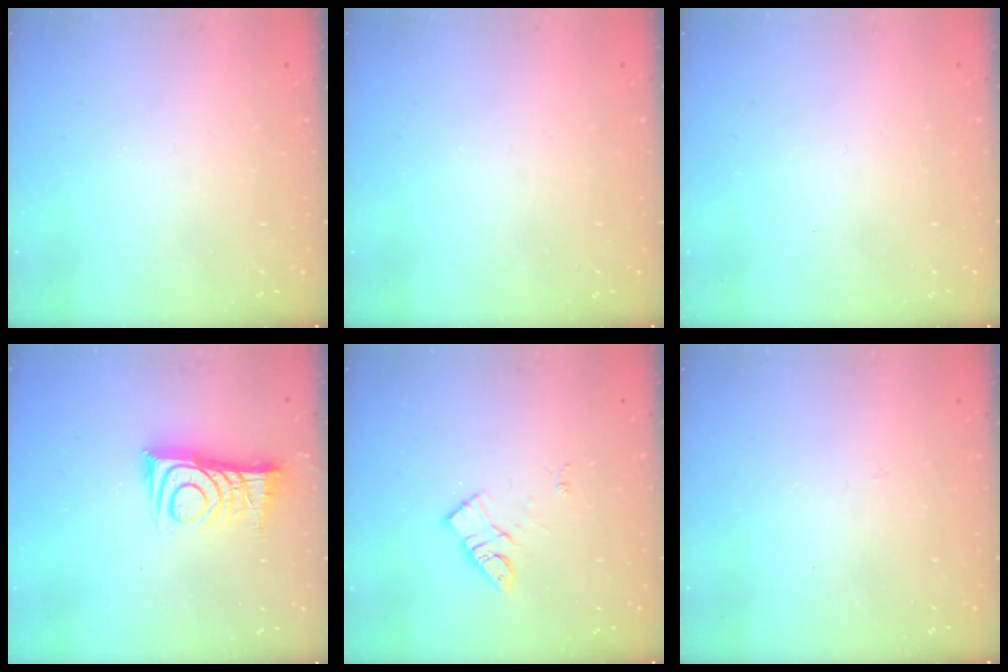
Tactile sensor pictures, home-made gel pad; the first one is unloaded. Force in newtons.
{"total": 0.0}
{"total": 1.6, "press": 1.6, "slide": 0.1}
{"total": 12.2, "press": 12.1, "slide": 0.9}
{"total": 10.7, "press": 10.7, "slide": 0.7}
{"total": 2.8, "press": 2.8, "slide": 0.4}